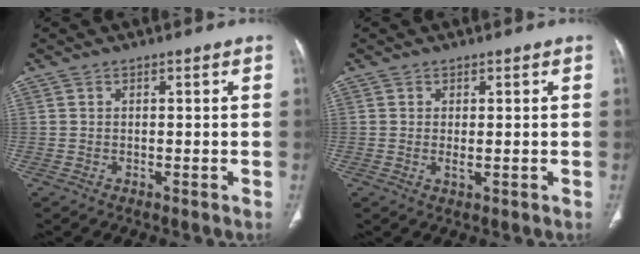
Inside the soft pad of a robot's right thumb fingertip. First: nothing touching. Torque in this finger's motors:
{"motor_torque": [-0.59, -0.22, -0.43, 0.10, -0.02]}